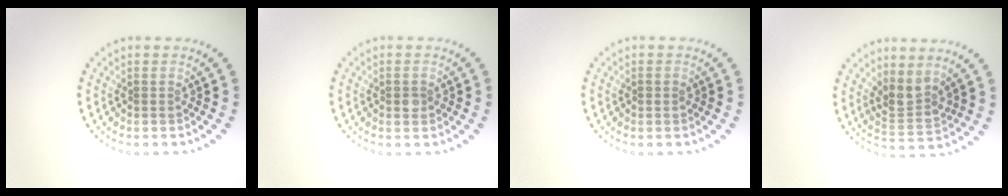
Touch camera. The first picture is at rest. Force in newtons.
{"total": 0.8, "press": 0.8, "slide": 0.0}
{"total": 0.8, "press": 0.7, "slide": 0.1}
{"total": 2.7, "press": 2.1, "slide": 1.7}